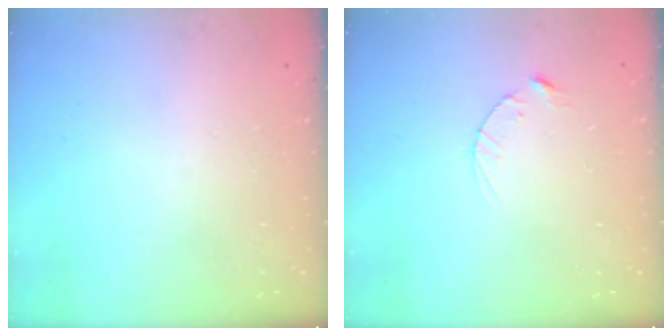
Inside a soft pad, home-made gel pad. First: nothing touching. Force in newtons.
{"total": 2.5, "press": 2.5, "slide": 0.4}